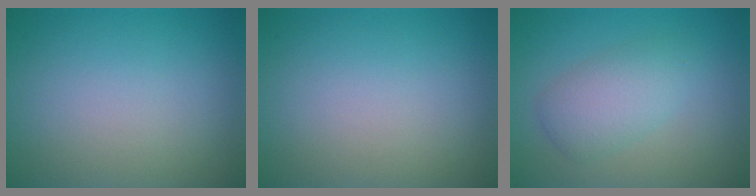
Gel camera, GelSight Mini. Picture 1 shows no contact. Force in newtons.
{"total": 0.0}
{"total": 3.6, "press": 3.6, "slide": 0.1}